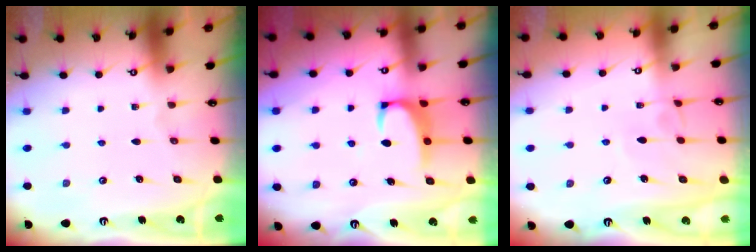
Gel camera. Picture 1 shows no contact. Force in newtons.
{"total": 2.4, "press": 2.3, "slide": 0.8}
{"total": 1.3, "press": 1.3, "slide": 0.5}